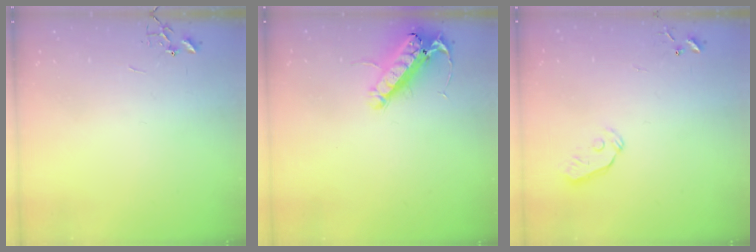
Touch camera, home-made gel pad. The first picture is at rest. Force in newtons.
{"total": 15.2, "press": 15.0, "slide": 2.7}
{"total": 3.0, "press": 3.0, "slide": 0.3}